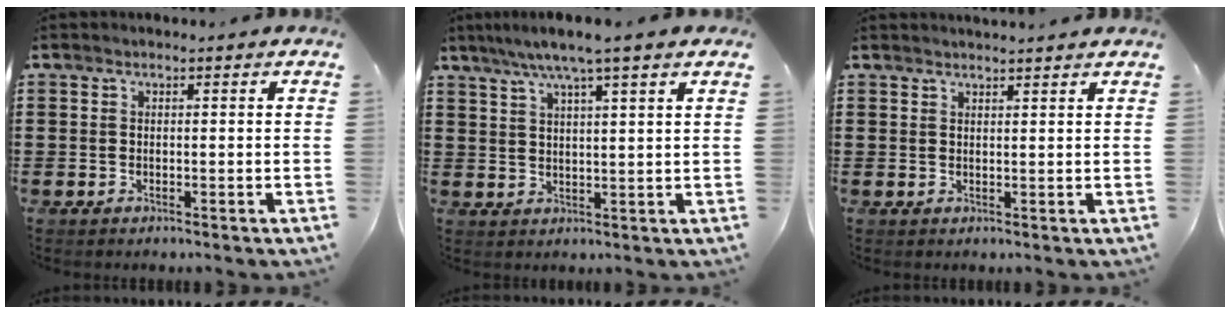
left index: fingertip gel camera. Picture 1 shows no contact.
{"total": 5.3, "force": [4.0, -0.5, 3.5], "torque": [-0.077, -0.006, 0.068]}
{"total": 1.3, "force": [1.3, -0.1, 0.1], "torque": [-0.005, -0.001, 0.027]}